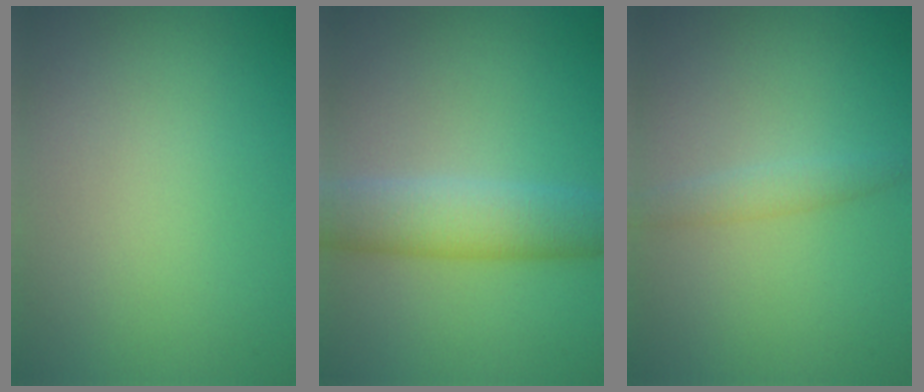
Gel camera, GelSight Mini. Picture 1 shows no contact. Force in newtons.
{"total": 5.6, "press": 5.6, "slide": 0.1}
{"total": 1.6, "press": 1.6, "slide": 0.0}